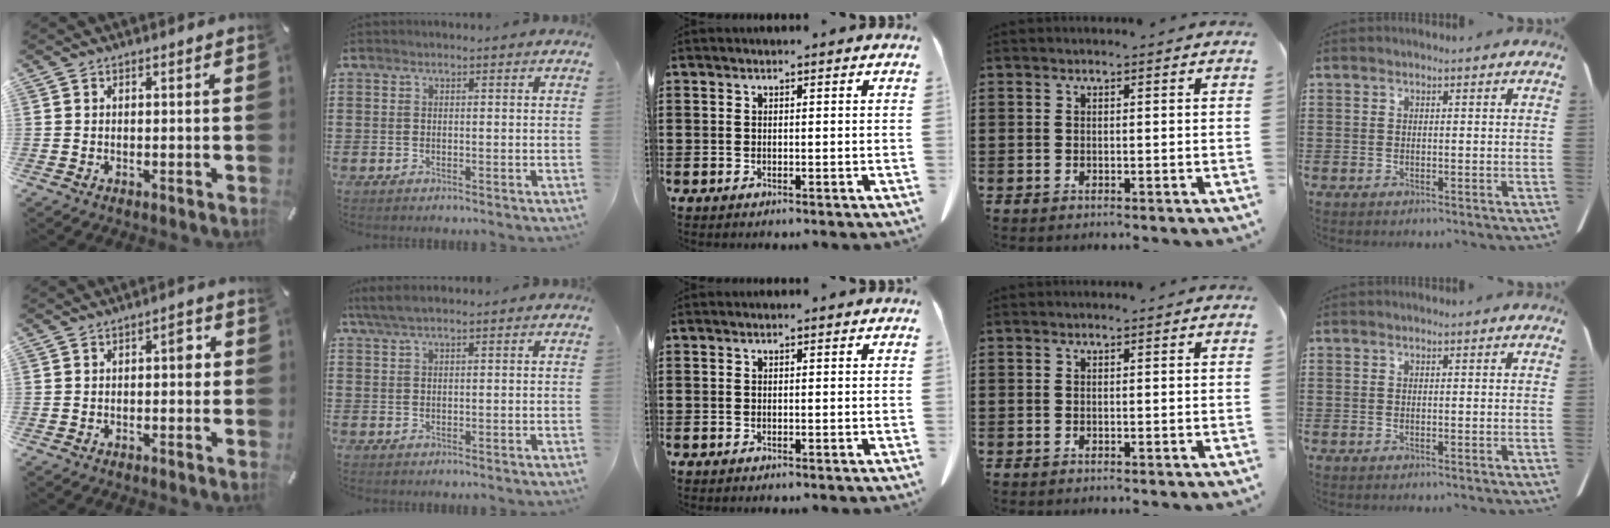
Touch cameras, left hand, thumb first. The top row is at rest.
{"thumb": {"total": 3.4, "force": [0.0, 1.6, 2.9], "torque": [-0.033, 0.004, -0.010]}, "index": {"total": 3.1, "force": [2.1, 0.5, 2.1], "torque": [-0.045, 0.003, 0.040]}}